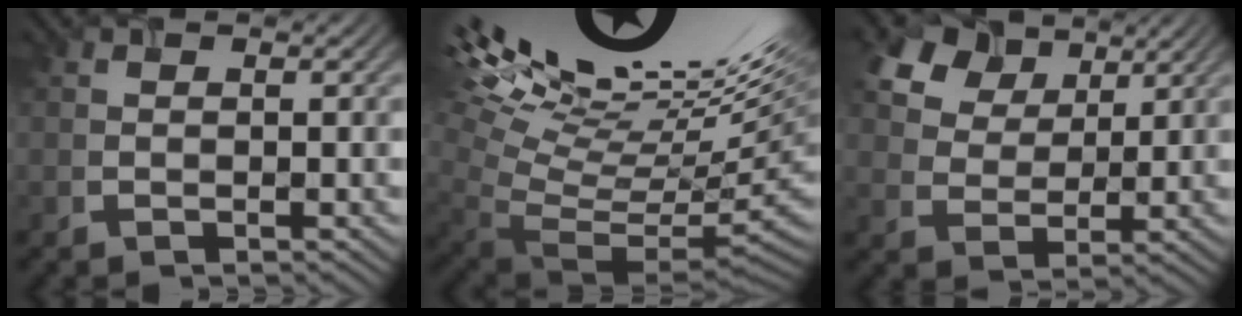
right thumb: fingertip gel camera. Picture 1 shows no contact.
{"total": 16.0, "force": [7.1, 4.4, 13.6], "torque": [-0.204, 0.037, 0.140]}
{"total": 8.9, "force": [4.0, 6.3, 4.9], "torque": [-0.122, 0.014, 0.068]}